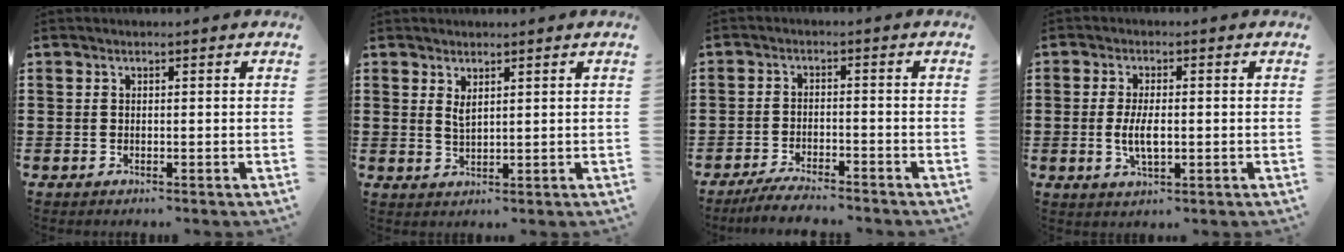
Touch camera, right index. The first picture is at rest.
{"total": 2.0, "force": [1.2, 0.7, 1.5], "torque": [-0.031, 0.002, 0.021]}
{"total": 3.9, "force": [-3.8, 0.2, 1.0], "torque": [-0.017, 0.003, -0.074]}
{"total": 4.5, "force": [-0.5, 1.9, 4.0], "torque": [-0.087, -0.002, -0.012]}